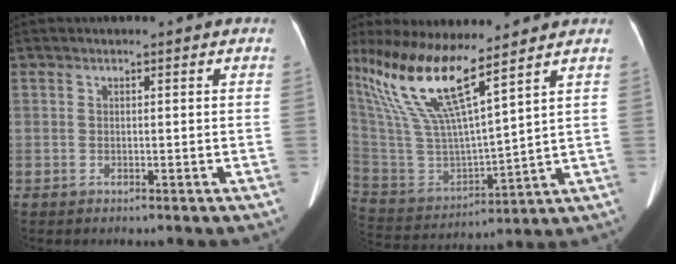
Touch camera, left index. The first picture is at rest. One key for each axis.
{"total": 17.6, "fx": 12.1, "fy": 1.4, "fz": 12.6, "tx": -0.270, "ty": -0.003, "tz": 0.236}